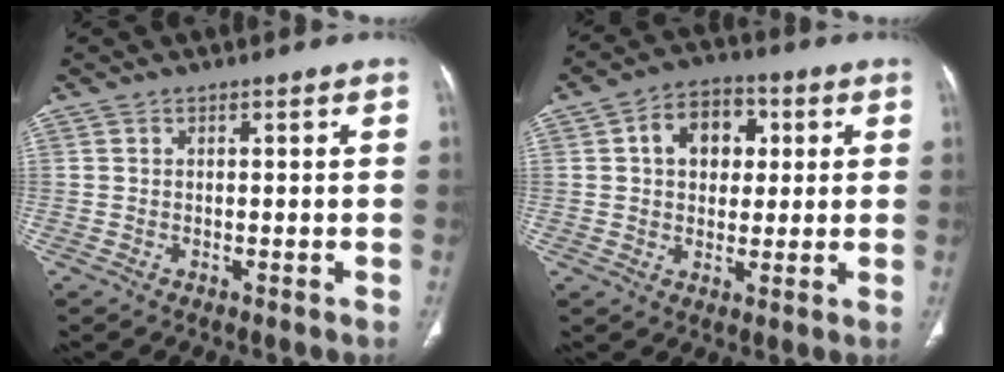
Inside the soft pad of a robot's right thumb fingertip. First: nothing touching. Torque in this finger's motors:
{"motor_torque": [1.34, 1.26, 0.44, -0.50, 0.05]}